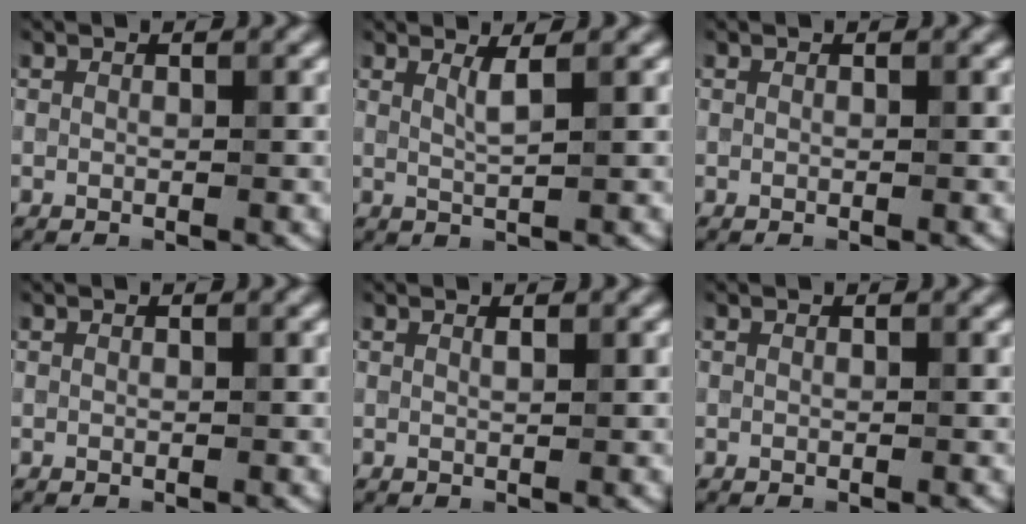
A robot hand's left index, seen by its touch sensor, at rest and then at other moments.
{"total": 1.6, "force": [0.7, 0.4, 1.4], "torque": [-0.020, -0.002, 0.010]}
{"total": 0.0}
{"total": 0.0}
{"total": 0.5, "force": [0.4, 0.1, 0.3], "torque": [-0.004, -0.002, 0.007]}
{"total": 0.0}